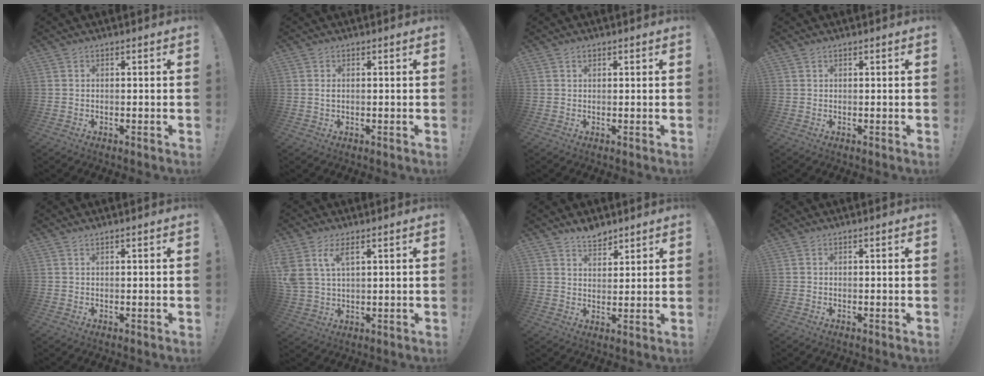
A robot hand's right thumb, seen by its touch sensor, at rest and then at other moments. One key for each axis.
{"total": 0.9, "fx": 0.1, "fy": 0.4, "fz": 0.8, "tx": -0.010, "ty": 0.001, "tz": 0.001}
{"total": 0.8, "fx": 0.5, "fy": 0.6, "fz": 0.3, "tx": -0.003, "ty": 0.000, "tz": 0.010}
{"total": 0.0}
{"total": 0.5, "fx": 0.5, "fy": -0.1, "fz": 0.2, "tx": 0.001, "ty": -0.002, "tz": 0.008}
{"total": 7.1, "fx": 3.6, "fy": 3.5, "fz": 4.9, "tx": -0.113, "ty": -0.010, "tz": 0.068}
{"total": 5.6, "fx": 4.8, "fy": 2.4, "fz": 1.3, "tx": -0.013, "ty": -0.034, "tz": 0.089}
{"total": 0.0}